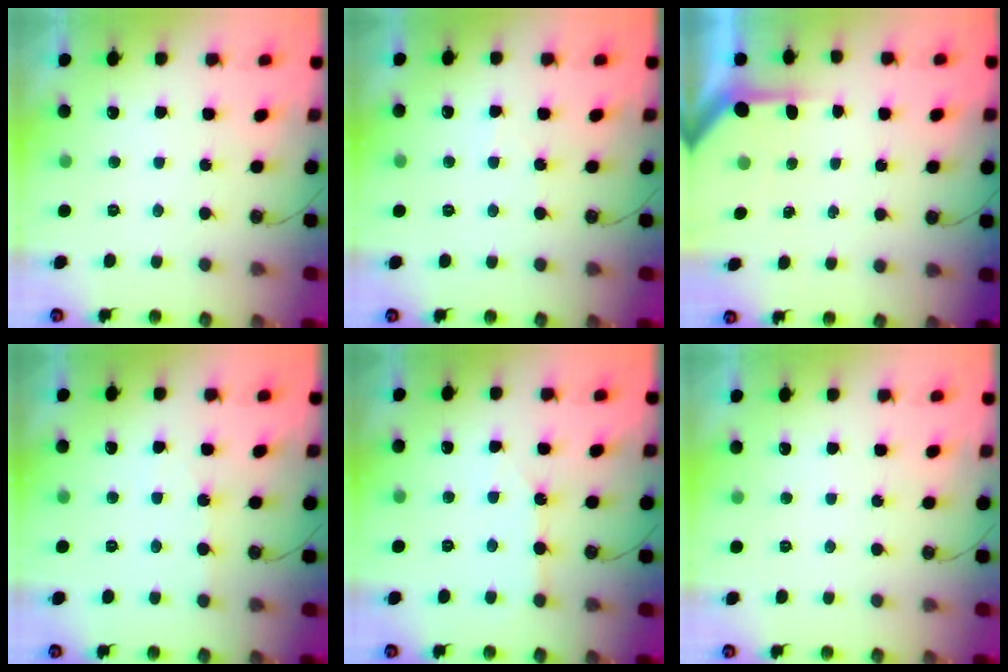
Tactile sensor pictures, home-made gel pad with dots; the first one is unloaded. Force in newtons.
{"total": 3.4, "press": 3.4, "slide": 0.6}
{"total": 3.8, "press": 3.8, "slide": 0.3}
{"total": 2.7, "press": 2.7, "slide": 0.5}
{"total": 2.3, "press": 2.3, "slide": 0.4}
{"total": 0.0}